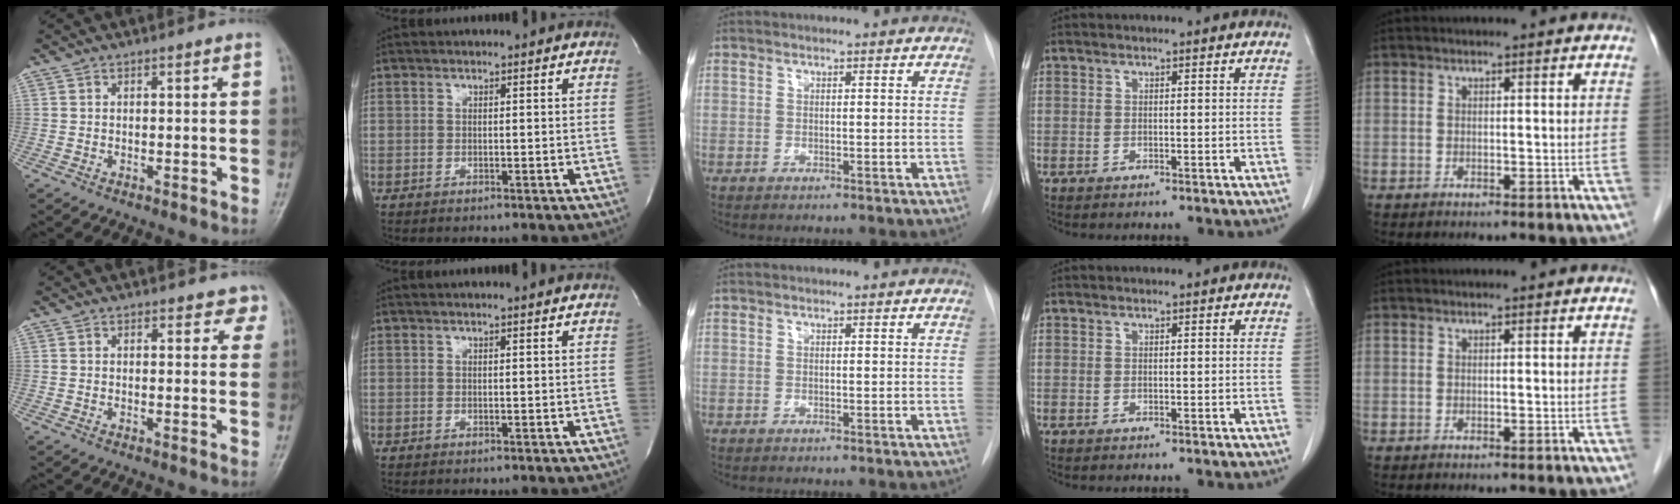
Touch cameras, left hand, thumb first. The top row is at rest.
{"thumb": {"total": 3.3, "force": [2.6, 1.8, 0.8], "torque": [0.025, -0.011, 0.017]}, "index": {"total": 1.2, "force": [1.0, -0.2, 0.5], "torque": [-0.016, 0.006, 0.018]}}